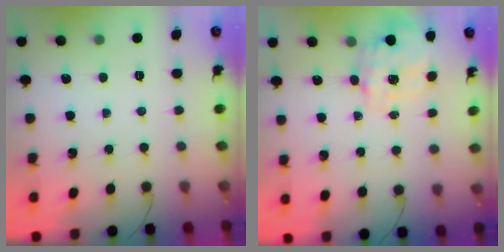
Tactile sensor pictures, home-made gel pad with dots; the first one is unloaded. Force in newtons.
{"total": 3.6, "press": 3.6, "slide": 0.7}